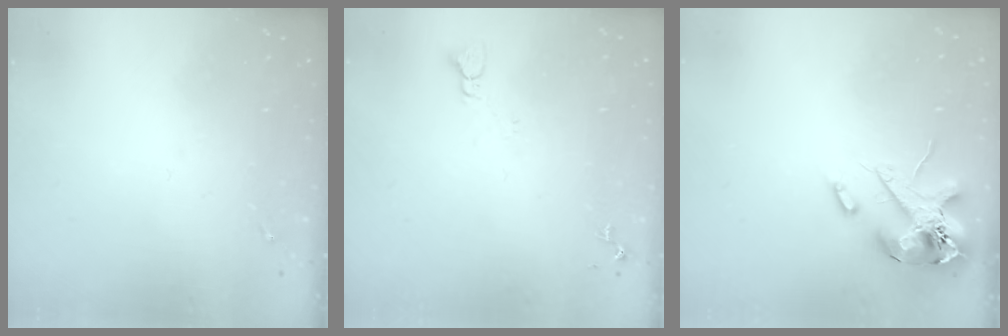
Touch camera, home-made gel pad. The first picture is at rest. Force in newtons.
{"total": 4.3, "press": 4.3, "slide": 0.4}
{"total": 14.4, "press": 14.2, "slide": 2.4}